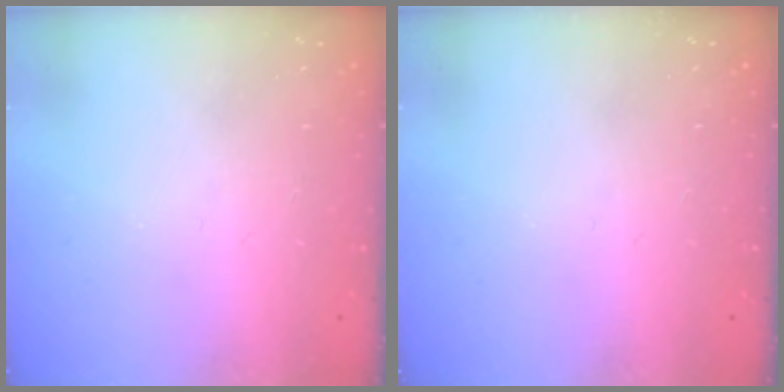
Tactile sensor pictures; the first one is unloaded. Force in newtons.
{"total": 0.0}